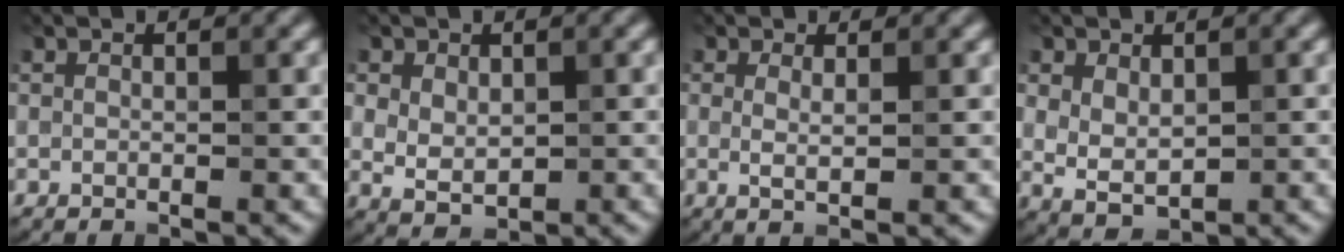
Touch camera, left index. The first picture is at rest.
{"total": 2.6, "force": [0.5, 1.8, 1.8], "torque": [-0.033, -0.003, 0.013]}
{"total": 1.6, "force": [0.3, 0.4, 1.6], "torque": [-0.026, -0.006, 0.002]}
{"total": 2.8, "force": [0.6, 1.8, 2.1], "torque": [-0.042, -0.004, 0.017]}